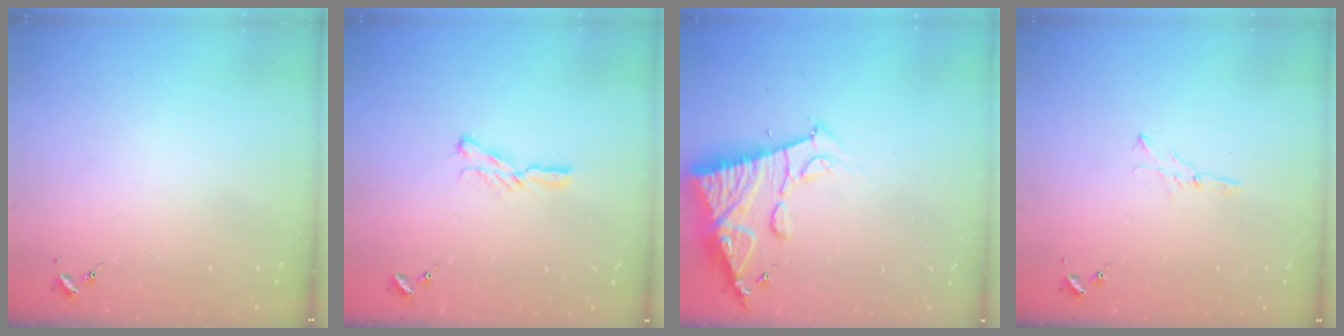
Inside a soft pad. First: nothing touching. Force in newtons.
{"total": 5.0, "press": 5.0, "slide": 0.5}
{"total": 14.1, "press": 14.0, "slide": 1.4}
{"total": 3.3, "press": 3.3, "slide": 0.4}